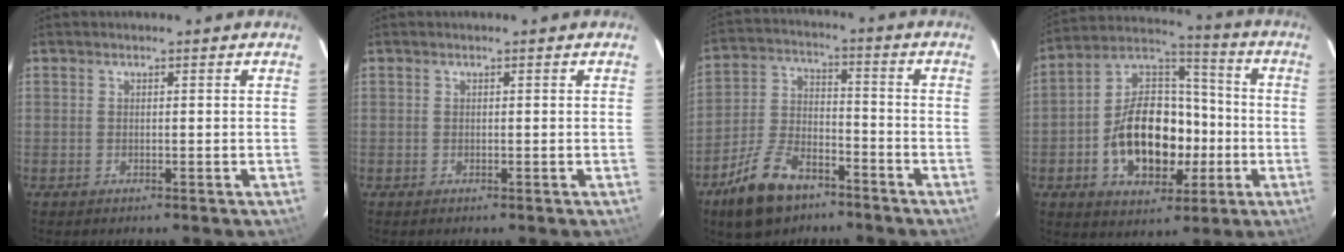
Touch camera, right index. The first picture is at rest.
{"total": 0.0}
{"total": 13.6, "force": [-9.1, 6.8, 7.4], "torque": [-0.165, 0.005, -0.157]}
{"total": 18.1, "force": [-4.2, 11.5, 13.3], "torque": [-0.248, 0.034, -0.057]}